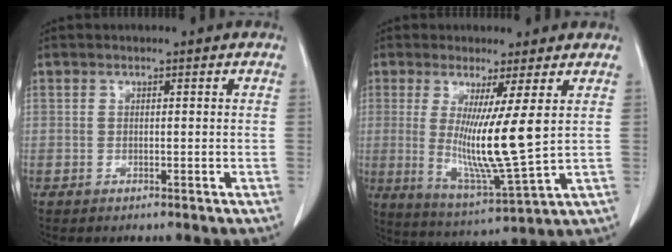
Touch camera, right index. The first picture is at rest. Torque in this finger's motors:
{"motor_torque": [1.17, 0.96, 0.37, 0.15]}